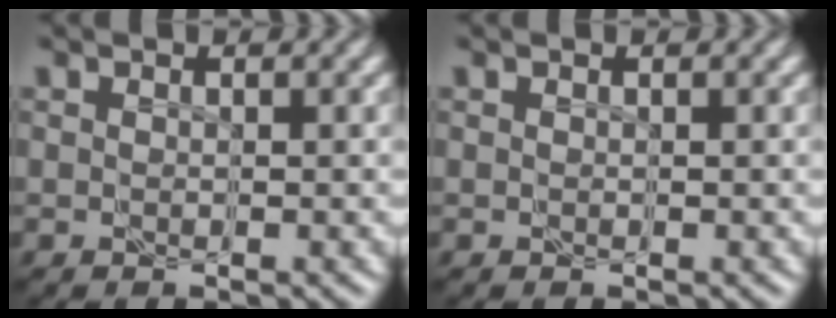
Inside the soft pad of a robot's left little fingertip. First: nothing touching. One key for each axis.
{"total": 0.0}